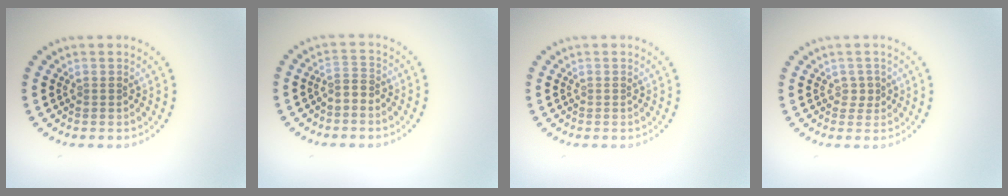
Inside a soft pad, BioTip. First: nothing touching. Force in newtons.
{"total": 1.7, "press": 1.4, "slide": 1.0}
{"total": 0.0}
{"total": 0.9, "press": 0.7, "slide": 0.4}